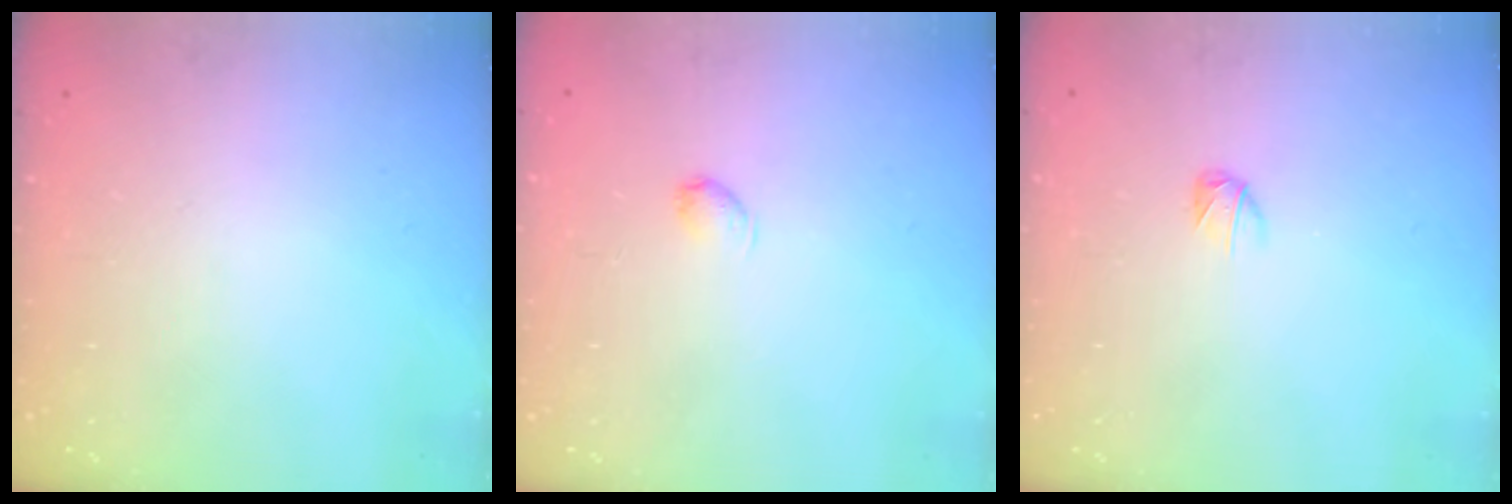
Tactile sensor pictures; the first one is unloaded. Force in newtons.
{"total": 3.2, "press": 3.1, "slide": 0.6}
{"total": 2.8, "press": 2.7, "slide": 0.5}